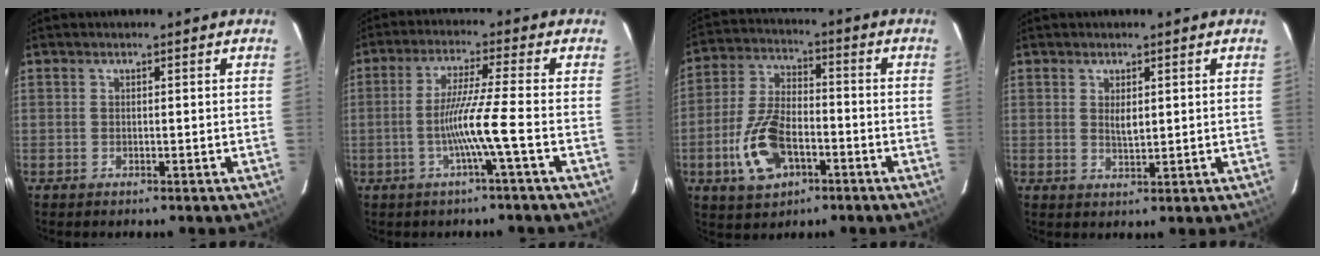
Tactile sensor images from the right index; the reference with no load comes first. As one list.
[{"total": 7.9, "force": [-2.7, -2.0, 7.1], "torque": [-0.136, -0.007, -0.048]}, {"total": 12.8, "force": [-5.0, 7.2, 9.4], "torque": [-0.200, 0.005, -0.082]}, {"total": 2.7, "force": [0.7, 1.2, 2.3], "torque": [-0.037, -0.002, 0.015]}]